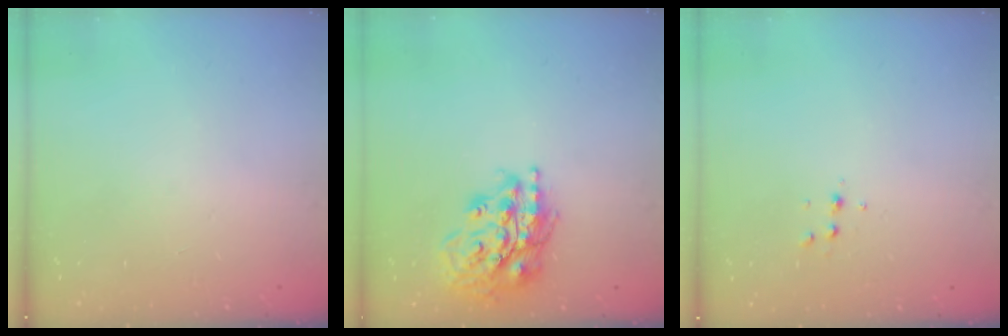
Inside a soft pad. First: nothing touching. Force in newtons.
{"total": 18.3, "press": 18.1, "slide": 2.6}
{"total": 4.1, "press": 4.0, "slide": 1.1}